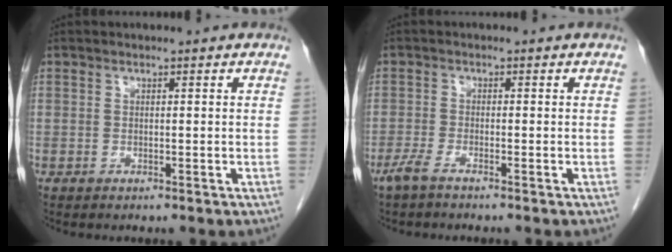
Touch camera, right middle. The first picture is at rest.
{"total": 2.2, "force": [-1.7, 0.1, 1.3], "torque": [-0.034, -0.004, -0.039]}